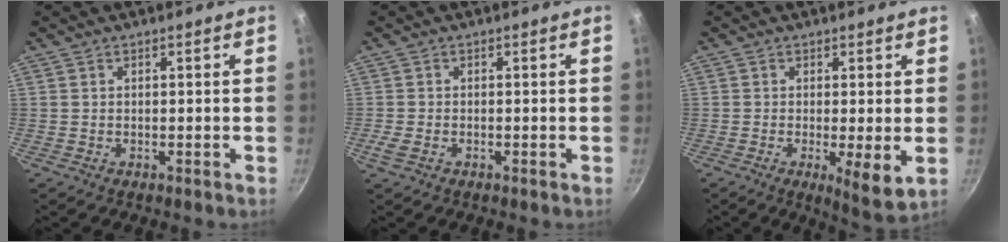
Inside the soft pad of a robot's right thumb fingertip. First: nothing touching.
{"total": 2.2, "force": [-0.9, 1.4, 1.4], "torque": [-0.032, -0.001, -0.019]}
{"total": 6.7, "force": [-0.9, 1.6, 6.4], "torque": [-0.090, -0.021, -0.010]}